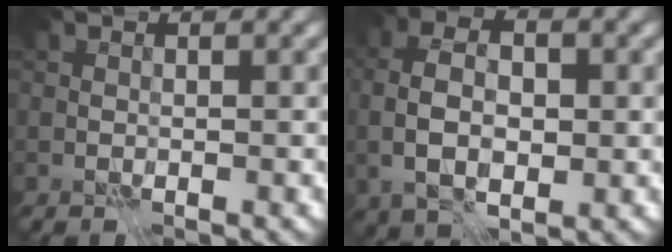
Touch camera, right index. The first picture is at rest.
{"total": 5.5, "force": [-0.2, 3.2, 4.4], "torque": [-0.086, 0.005, -0.009]}